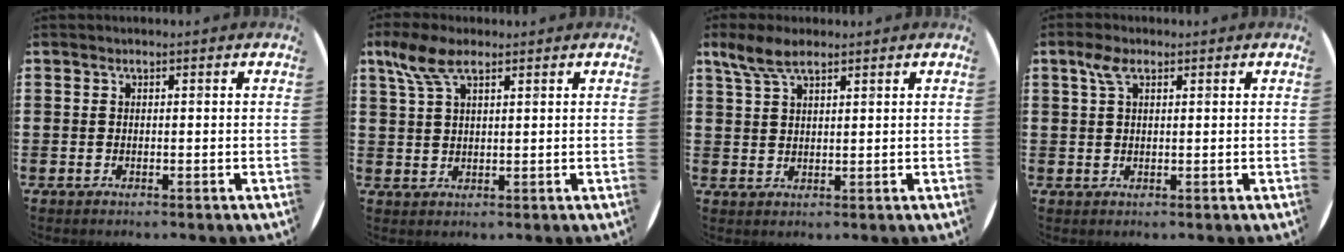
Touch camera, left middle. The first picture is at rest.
{"total": 5.6, "force": [3.4, 2.1, 4.0], "torque": [-0.087, 0.006, 0.061]}
{"total": 4.9, "force": [3.5, 1.7, 2.9], "torque": [-0.057, -0.002, 0.063]}
{"total": 2.9, "force": [1.6, 1.3, 2.1], "torque": [-0.047, 0.007, 0.027]}